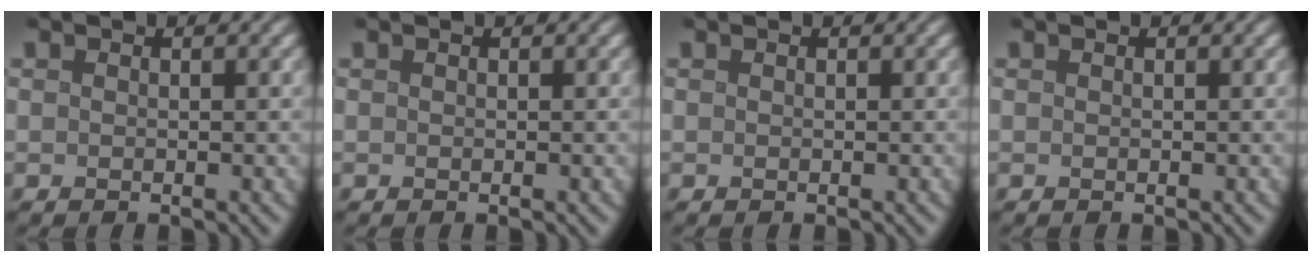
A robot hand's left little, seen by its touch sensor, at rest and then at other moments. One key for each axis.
{"total": 0.0}
{"total": 0.0}
{"total": 0.0}